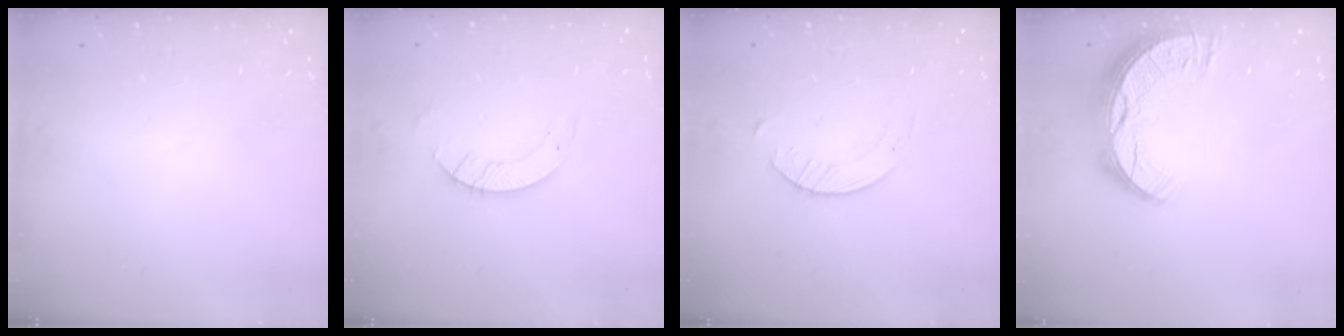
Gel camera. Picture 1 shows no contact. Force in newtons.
{"total": 4.0, "press": 4.0, "slide": 0.2}
{"total": 2.1, "press": 2.0, "slide": 0.3}
{"total": 12.3, "press": 12.2, "slide": 0.9}